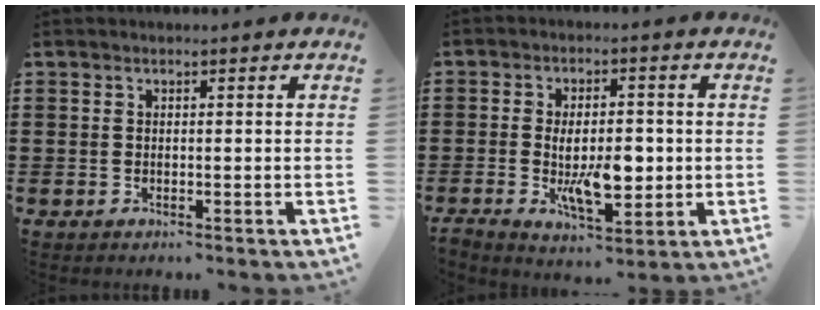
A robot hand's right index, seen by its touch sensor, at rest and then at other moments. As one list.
[{"total": 7.9, "force": [-1.0, 3.6, 7.0], "torque": [-0.118, -0.002, -0.021]}]